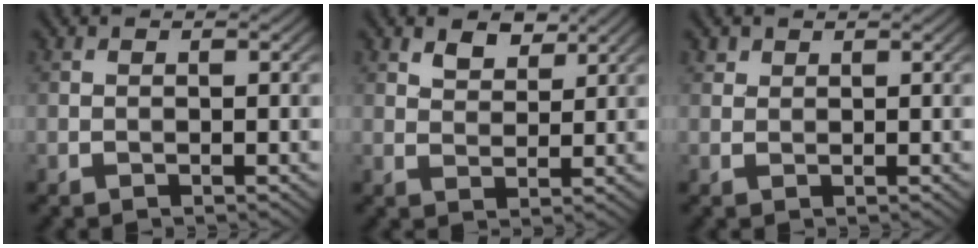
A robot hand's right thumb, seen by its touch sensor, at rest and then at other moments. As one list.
[{"total": 2.9, "force": [2.1, 1.5, 1.4], "torque": [-0.030, -0.005, 0.040]}, {"total": 1.0, "force": [0.8, 0.6, 0.2], "torque": [-0.005, 0.002, 0.019]}]